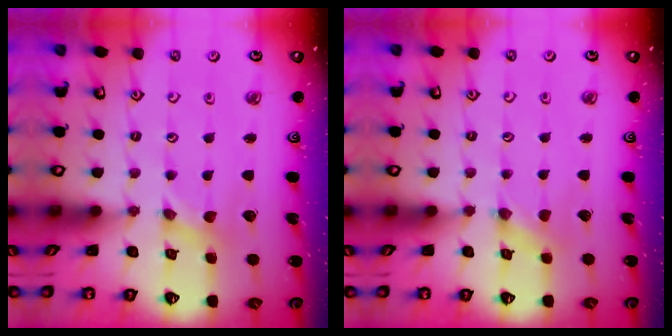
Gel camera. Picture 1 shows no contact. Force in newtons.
{"total": 0.0}